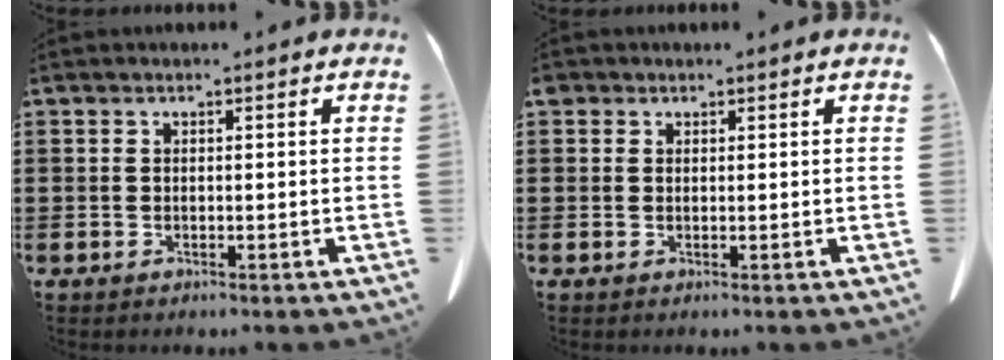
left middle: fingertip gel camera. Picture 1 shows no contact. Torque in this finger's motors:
{"motor_torque": [0.01, 0.00, 0.00, 0.00]}